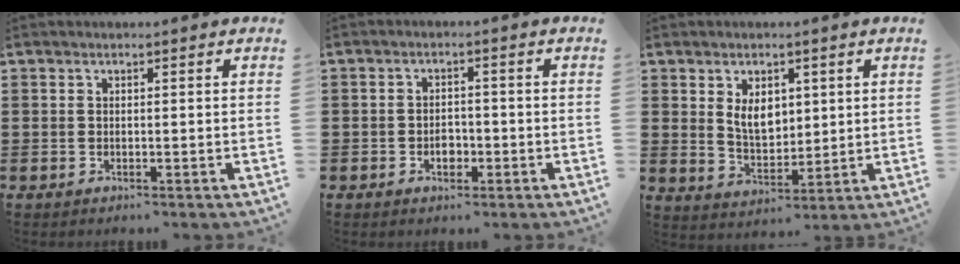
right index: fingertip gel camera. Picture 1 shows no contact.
{"total": 2.5, "force": [-0.9, 1.7, 1.7], "torque": [-0.025, -0.003, -0.019]}
{"total": 5.4, "force": [1.9, 3.6, 3.6], "torque": [-0.066, 0.004, 0.030]}